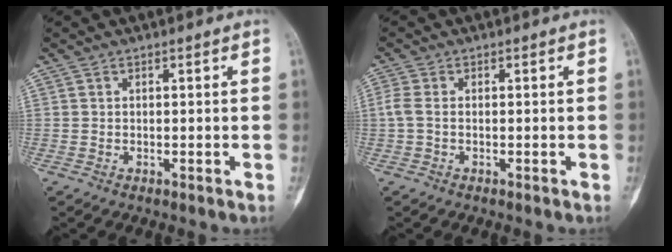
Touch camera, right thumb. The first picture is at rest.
{"total": 2.6, "force": [-0.3, 1.2, 2.3], "torque": [-0.056, -0.001, -0.011]}